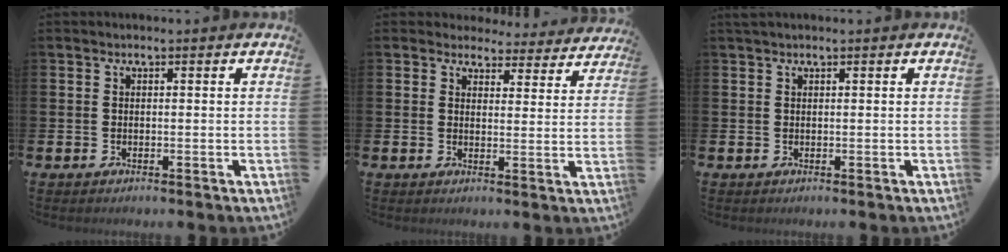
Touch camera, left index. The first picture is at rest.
{"total": 3.4, "force": [3.1, 1.3, 0.1], "torque": [-0.008, -0.026, 0.052]}
{"total": 0.6, "force": [0.6, 0.0, 0.3], "torque": [-0.003, 0.001, 0.009]}